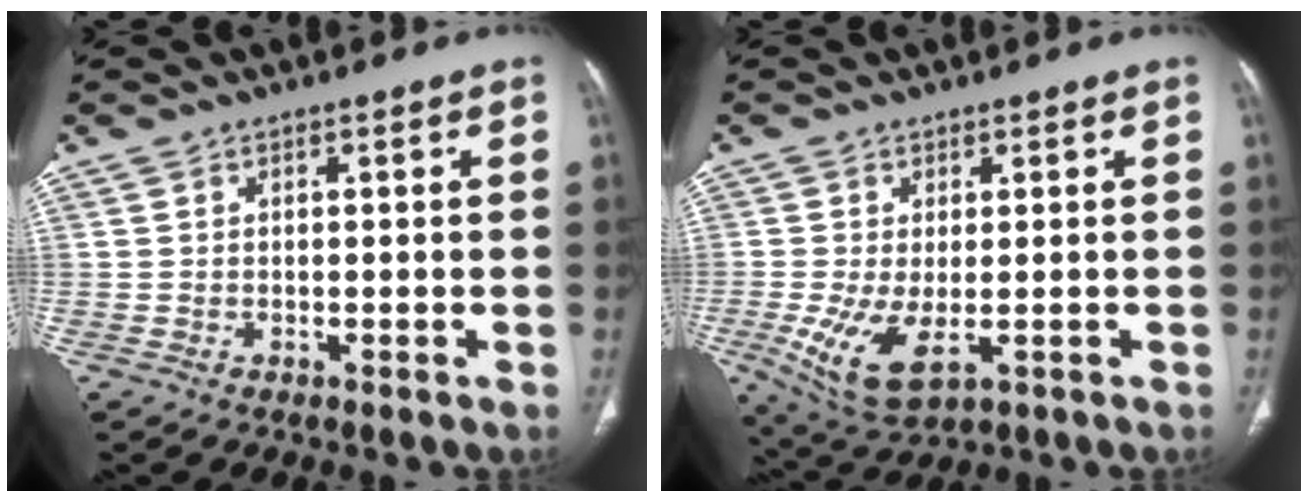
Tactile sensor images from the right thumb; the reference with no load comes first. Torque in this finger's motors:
{"motor_torque": [0.35, 1.10, -0.08, 0.20, 0.19]}